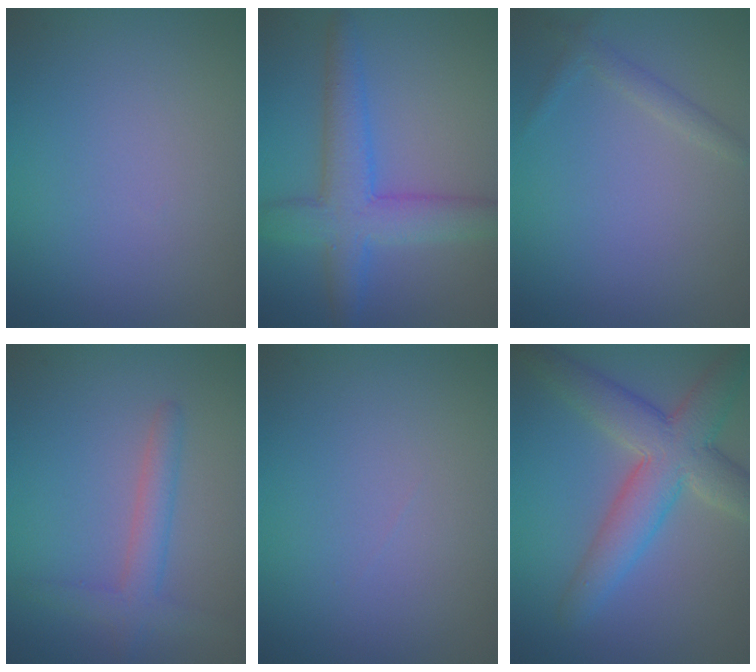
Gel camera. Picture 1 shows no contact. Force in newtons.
{"total": 5.6, "press": 5.6, "slide": 0.3}
{"total": 1.3, "press": 1.3, "slide": 0.1}
{"total": 2.7, "press": 2.7, "slide": 0.2}
{"total": 0.0}
{"total": 6.7, "press": 6.7, "slide": 0.2}